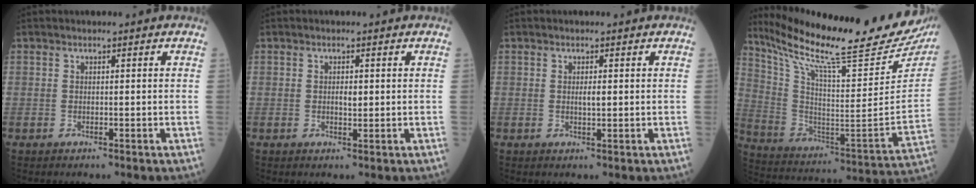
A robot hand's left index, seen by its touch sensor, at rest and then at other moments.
{"total": 1.4, "force": [0.2, 0.5, 1.2], "torque": [-0.022, 0.000, 0.005]}
{"total": 1.3, "force": [0.2, 0.2, 1.2], "torque": [-0.023, -0.001, 0.003]}
{"total": 29.4, "force": [24.8, 1.4, 15.7], "torque": [-0.279, -0.088, 0.362]}